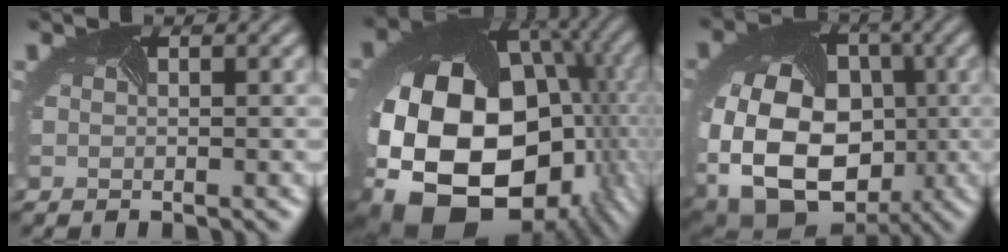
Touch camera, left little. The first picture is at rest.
{"total": 21.5, "force": [-6.5, 15.1, 13.8], "torque": [-0.297, -0.056, -0.082]}
{"total": 18.2, "force": [-3.5, 14.0, 11.2], "torque": [-0.220, -0.038, -0.053]}